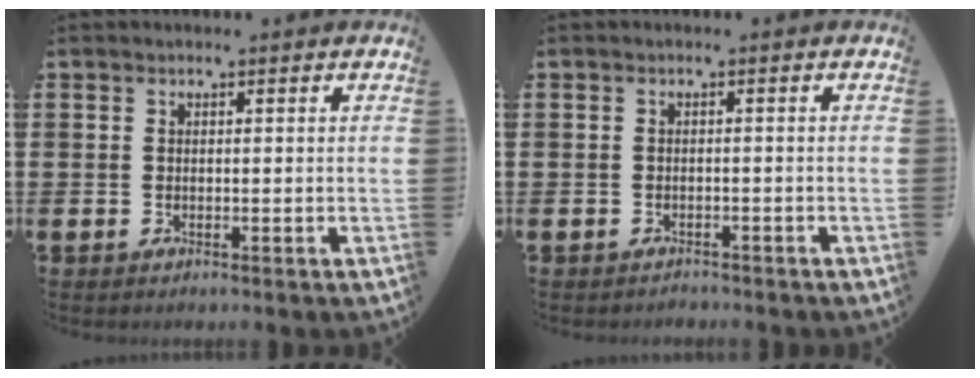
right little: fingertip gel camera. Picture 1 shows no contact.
{"total": 0.7, "force": [-0.7, 0.1, -0.1], "torque": [0.000, -0.001, -0.015]}